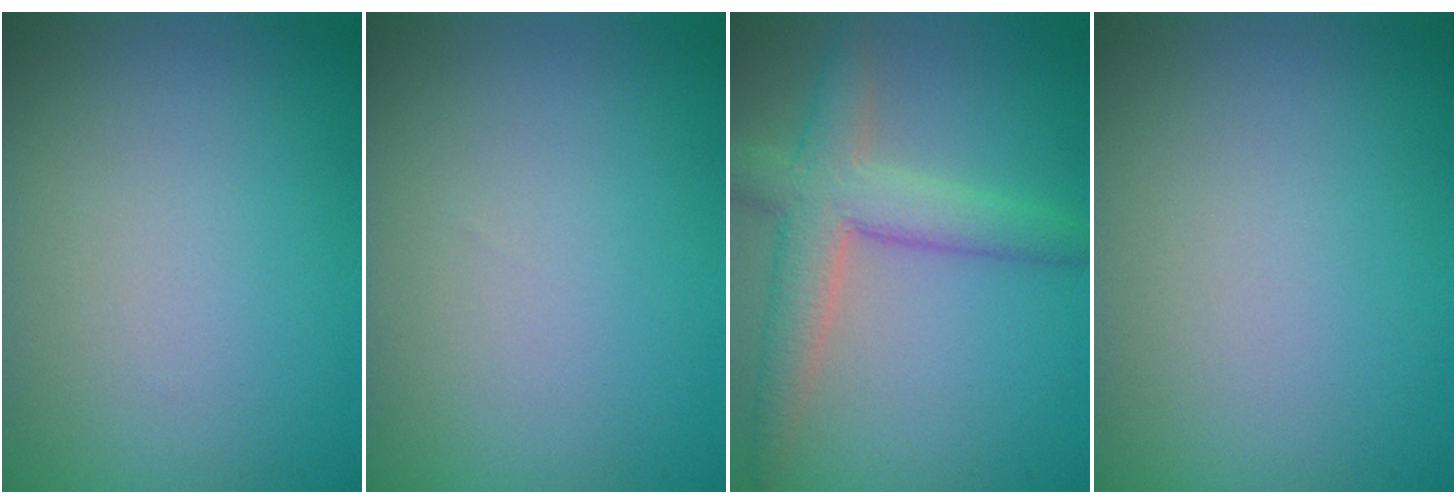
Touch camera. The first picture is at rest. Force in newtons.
{"total": 0.0}
{"total": 5.1, "press": 5.1, "slide": 0.3}
{"total": 0.0}